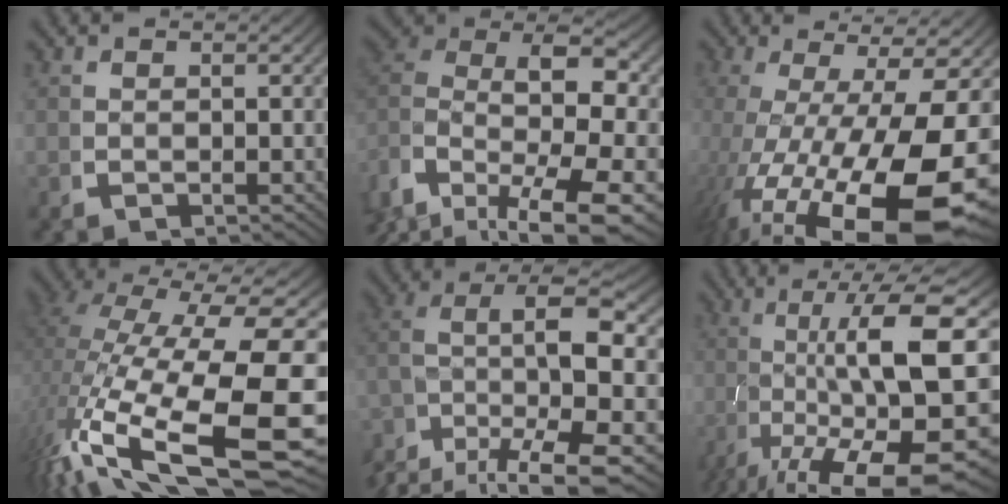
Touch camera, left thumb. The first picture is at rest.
{"total": 14.2, "force": [-0.5, 9.9, 10.2], "torque": [-0.213, -0.052, 0.012]}
{"total": 17.4, "force": [-2.7, 9.6, 14.3], "torque": [-0.270, -0.057, 0.000]}
{"total": 17.2, "force": [-2.9, 9.0, 14.4], "torque": [-0.293, -0.073, 0.002]}
{"total": 10.0, "force": [-0.9, 5.6, 8.3], "torque": [-0.172, -0.054, 0.013]}
{"total": 16.7, "force": [-2.7, 8.3, 14.2], "torque": [-0.253, -0.056, -0.006]}